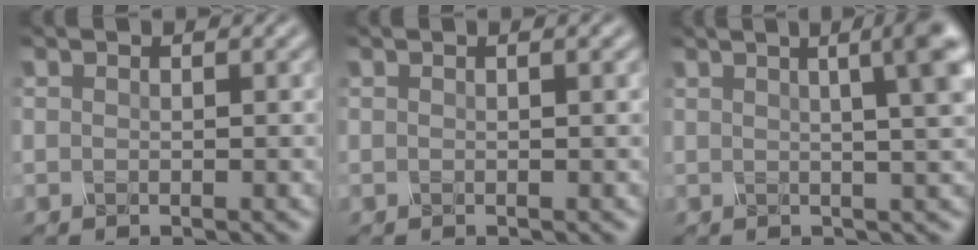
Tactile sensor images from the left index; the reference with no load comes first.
{"total": 1.7, "force": [0.6, 0.9, 1.3], "torque": [-0.008, 0.013, -0.008]}
{"total": 9.1, "force": [2.9, 3.2, 8.1], "torque": [-0.062, 0.055, 0.020]}